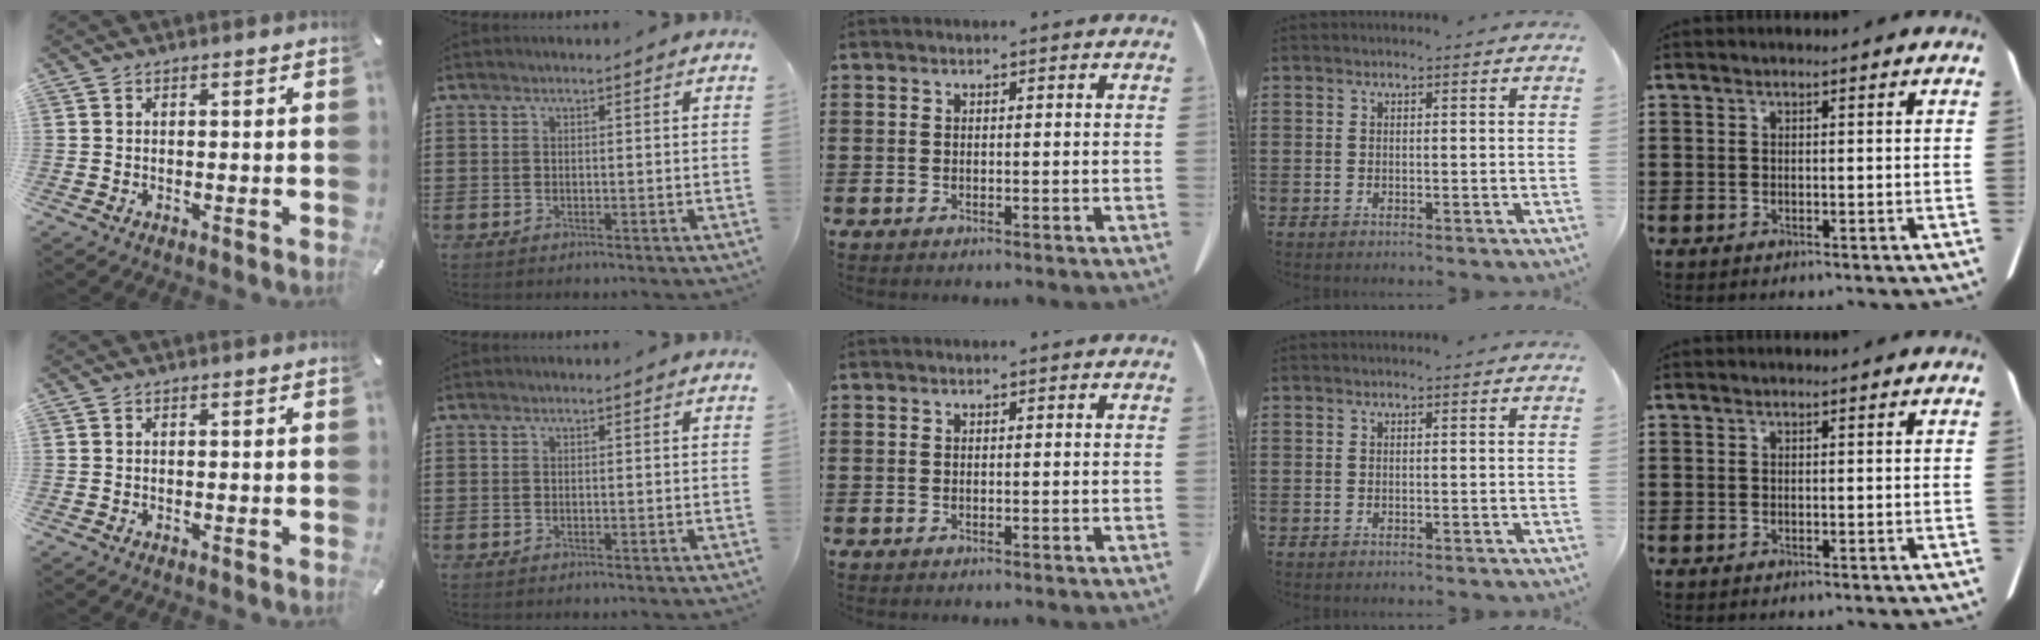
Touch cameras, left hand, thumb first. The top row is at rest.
{}